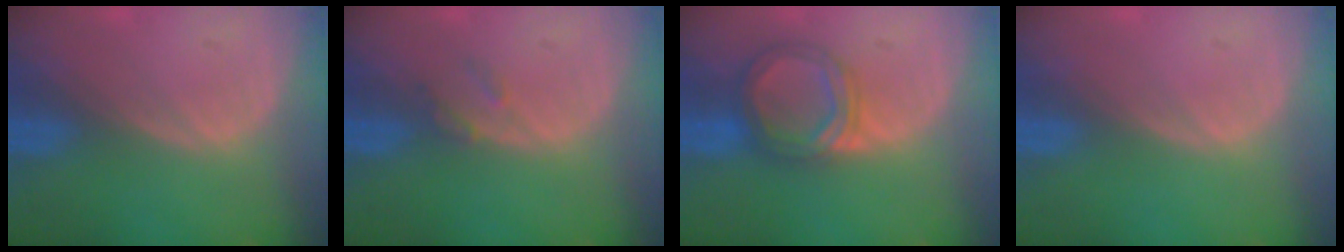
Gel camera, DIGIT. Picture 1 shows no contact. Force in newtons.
{"total": 1.6, "press": 1.6, "slide": 0.2}
{"total": 5.7, "press": 5.7, "slide": 0.3}
{"total": 0.0}